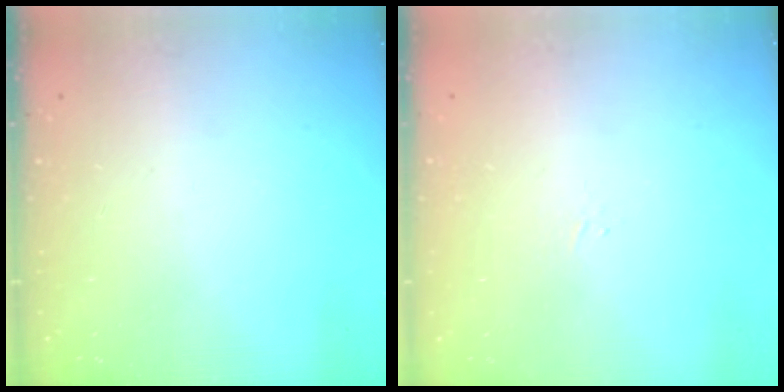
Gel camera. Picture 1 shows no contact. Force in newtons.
{"total": 1.6, "press": 1.5, "slide": 0.3}